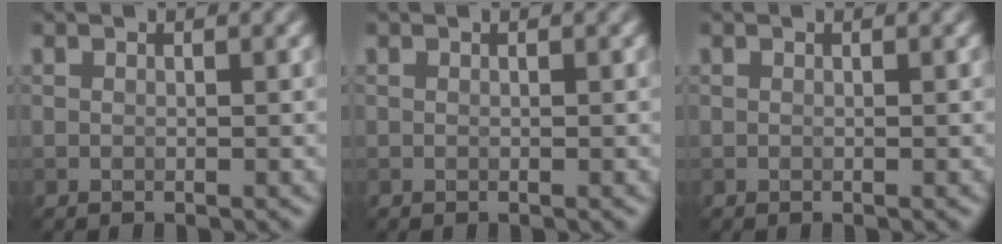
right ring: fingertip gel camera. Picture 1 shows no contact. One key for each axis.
{"total": 0.0}
{"total": 0.0}